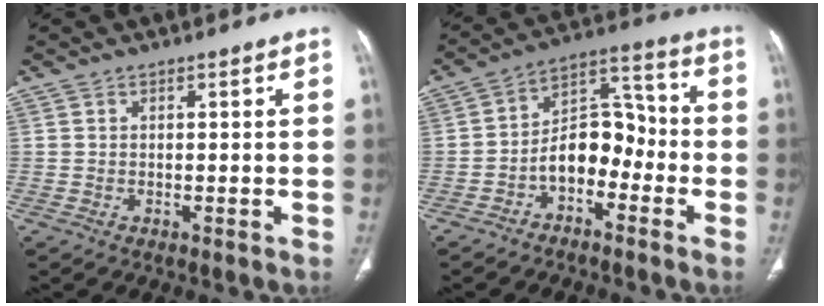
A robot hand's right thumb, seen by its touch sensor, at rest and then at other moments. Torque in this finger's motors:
{"motor_torque": [1.56, 1.28, 1.07, -0.62, 0.04]}